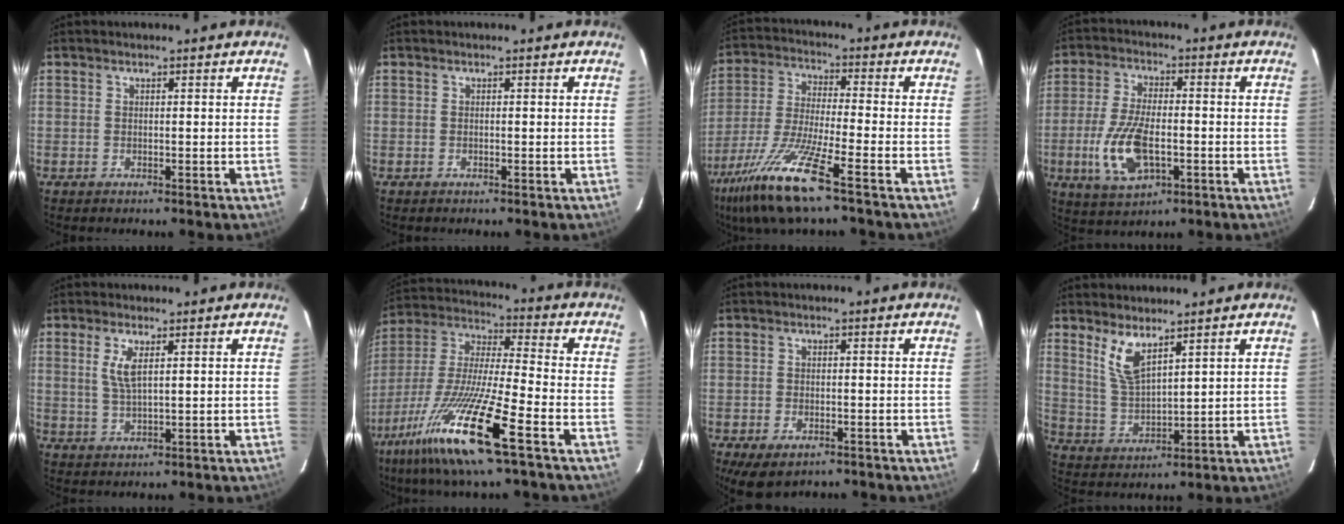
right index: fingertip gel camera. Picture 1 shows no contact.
{"total": 0.0}
{"total": 14.4, "force": [-9.3, 1.2, 10.9], "torque": [-0.242, -0.027, -0.182]}
{"total": 11.9, "force": [-3.3, 5.5, 10.0], "torque": [-0.213, -0.008, -0.056]}
{"total": 4.2, "force": [1.6, 1.2, 3.7], "torque": [-0.073, -0.001, 0.033]}
{"total": 19.8, "force": [-11.3, 1.3, 16.2], "torque": [-0.336, -0.036, -0.218]}
{"total": 6.0, "force": [-3.8, 3.0, 3.4], "torque": [-0.076, -0.023, -0.059]}
{"total": 6.7, "force": [4.6, 1.9, 4.5], "torque": [-0.091, -0.007, 0.101]}